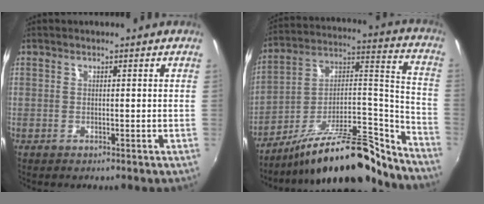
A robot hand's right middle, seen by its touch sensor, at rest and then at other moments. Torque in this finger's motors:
{"motor_torque": [1.14, -1.00, 0.40, 0.21]}